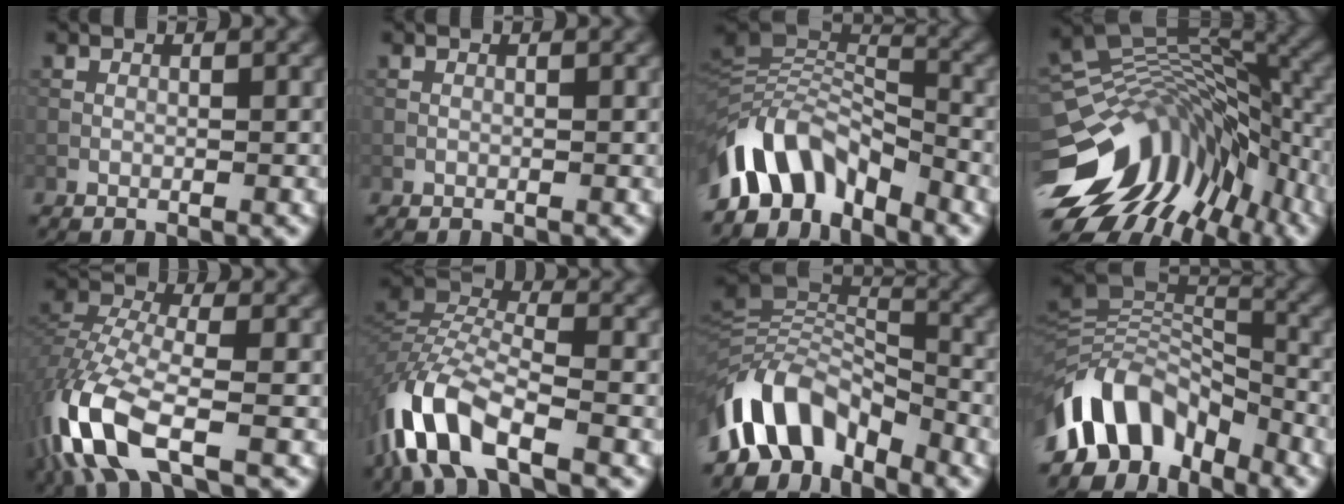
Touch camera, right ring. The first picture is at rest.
{"total": 0.0}
{"total": 9.2, "force": [-5.9, 4.4, 5.5], "torque": [-0.085, 0.010, -0.119]}
{"total": 14.0, "force": [-5.4, 8.6, 9.7], "torque": [-0.183, 0.007, -0.094]}
{"total": 9.8, "force": [-5.1, 3.9, 7.4], "torque": [-0.177, -0.008, -0.111]}
{"total": 9.2, "force": [-5.4, 3.8, 6.4], "torque": [-0.138, 0.004, -0.117]}
{"total": 9.3, "force": [-5.9, 4.7, 5.4], "torque": [-0.086, 0.009, -0.118]}
{"total": 9.7, "force": [-5.5, 5.7, 5.6], "torque": [-0.093, 0.012, -0.108]}